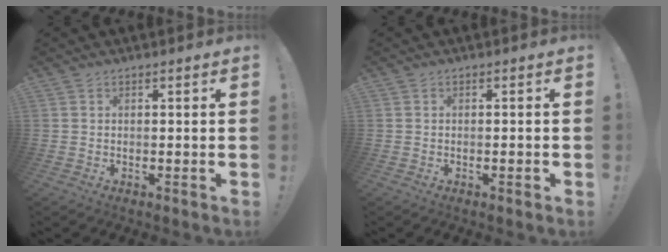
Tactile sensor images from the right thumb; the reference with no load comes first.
{"total": 1.3, "force": [-0.6, 0.1, 1.2], "torque": [-0.022, 0.004, -0.010]}